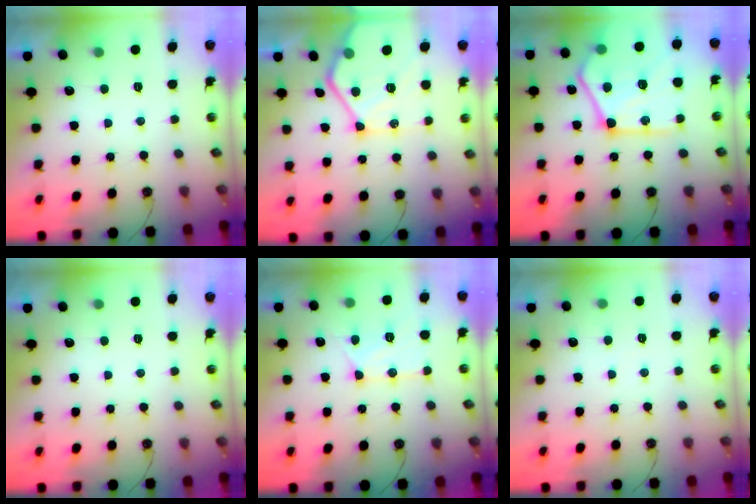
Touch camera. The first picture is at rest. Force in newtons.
{"total": 18.1, "press": 18.0, "slide": 2.1}
{"total": 26.6, "press": 26.4, "slide": 3.2}
{"total": 0.0}
{"total": 13.7, "press": 13.6, "slide": 0.8}
{"total": 1.4, "press": 1.3, "slide": 0.3}